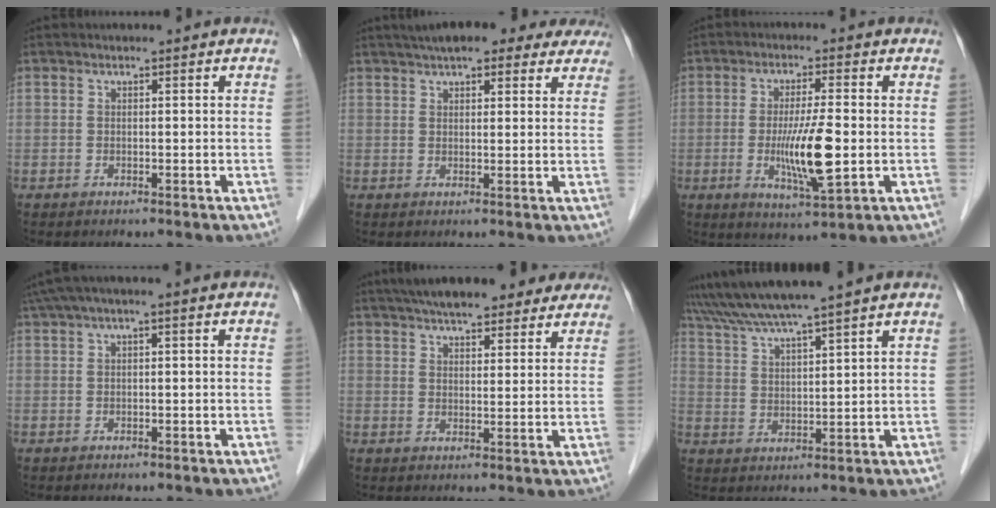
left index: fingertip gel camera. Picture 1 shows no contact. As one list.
[{"total": 15.0, "force": [12.6, 4.5, 6.8], "torque": [-0.080, 0.042, 0.155]}, {"total": 8.7, "force": [-1.2, 0.7, 8.6], "torque": [-0.160, -0.021, -0.023]}, {"total": 3.0, "force": [1.1, 0.3, 2.8], "torque": [-0.063, 0.028, 0.025]}, {"total": 15.8, "force": [13.0, 4.7, 7.7], "torque": [-0.112, 0.040, 0.172]}, {"total": 9.6, "force": [8.2, -1.8, 4.6], "torque": [-0.085, 0.014, 0.147]}]